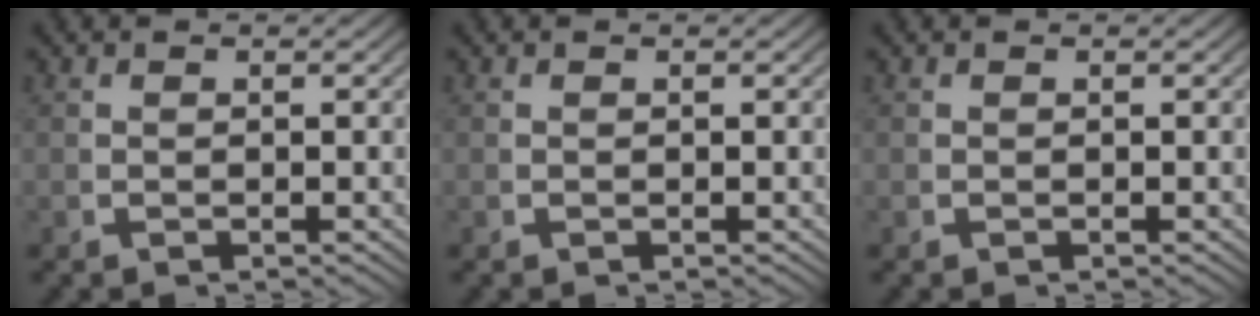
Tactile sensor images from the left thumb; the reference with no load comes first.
{"total": 0.0}
{"total": 0.0}